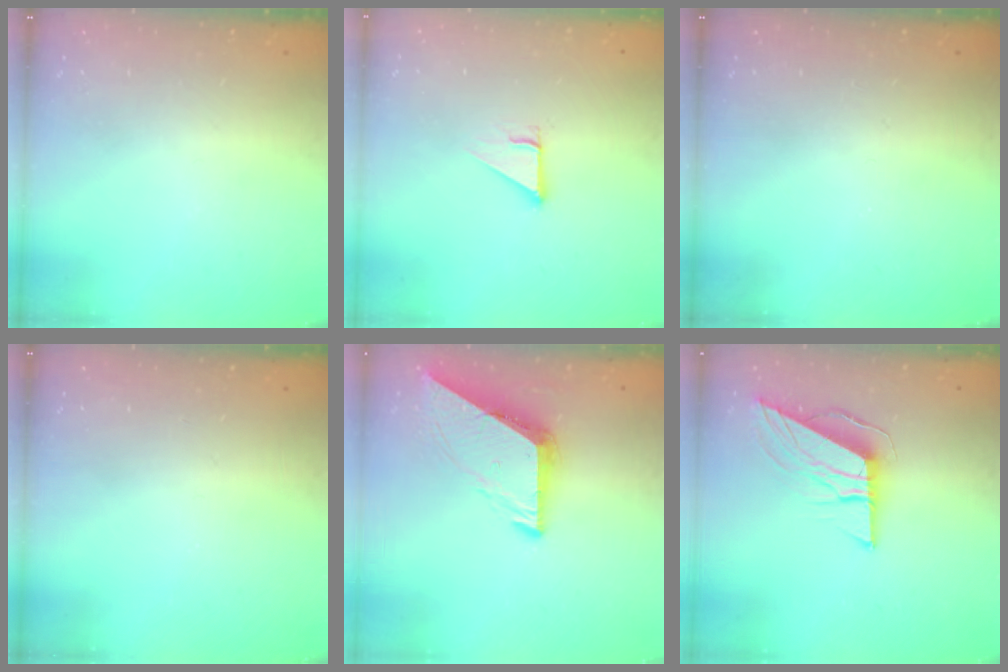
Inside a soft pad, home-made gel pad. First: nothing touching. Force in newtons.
{"total": 2.7, "press": 2.7, "slide": 0.3}
{"total": 0.0}
{"total": 0.0}
{"total": 8.2, "press": 8.2, "slide": 0.6}
{"total": 9.4, "press": 9.4, "slide": 0.6}